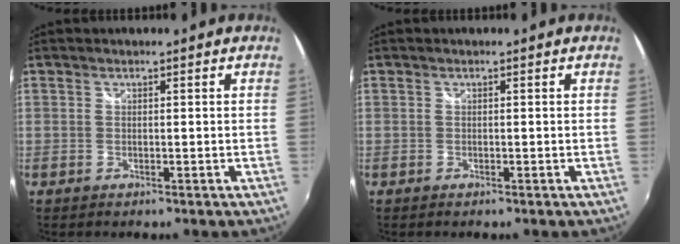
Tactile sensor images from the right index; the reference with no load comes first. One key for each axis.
{"total": 0.0}